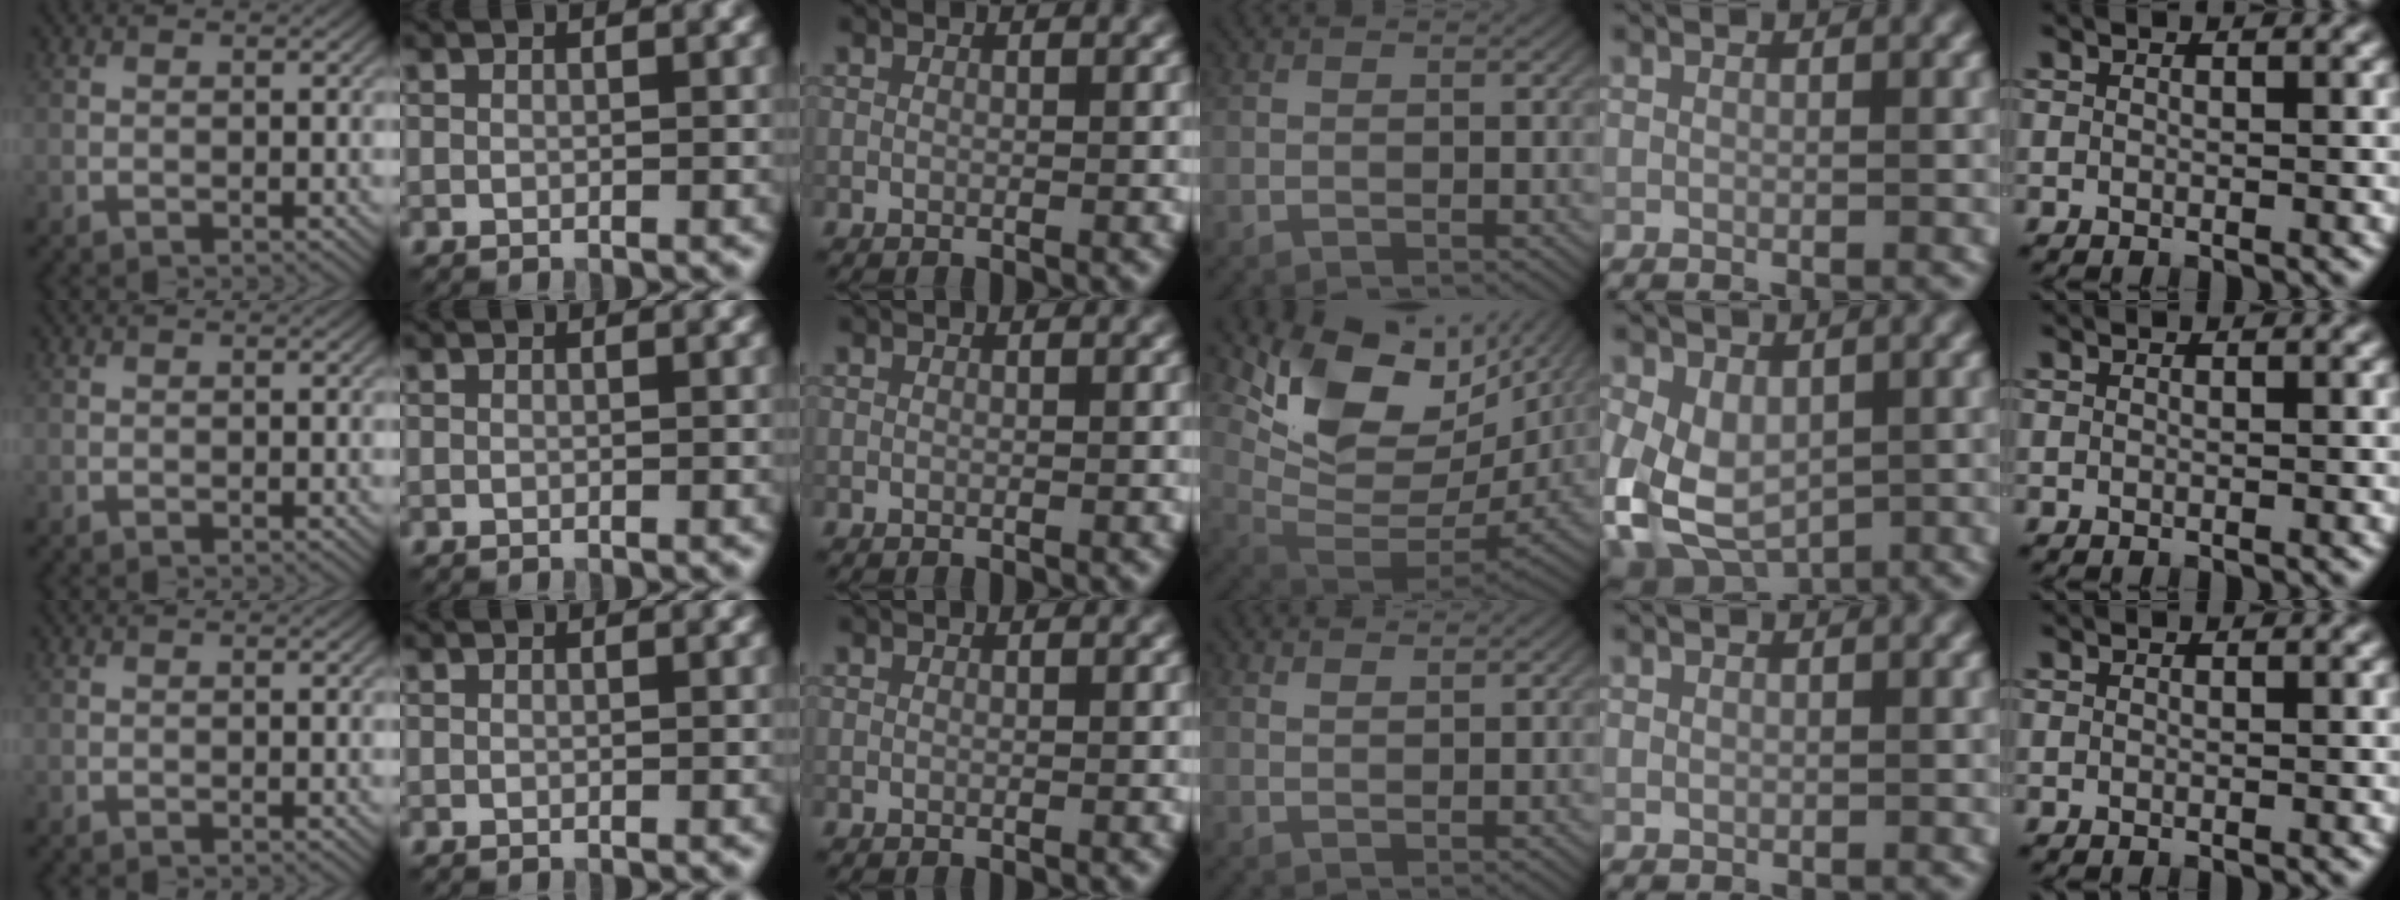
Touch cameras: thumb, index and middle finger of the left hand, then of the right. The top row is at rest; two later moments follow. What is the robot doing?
{"motion": "lift_and_place", "object": "coin"}